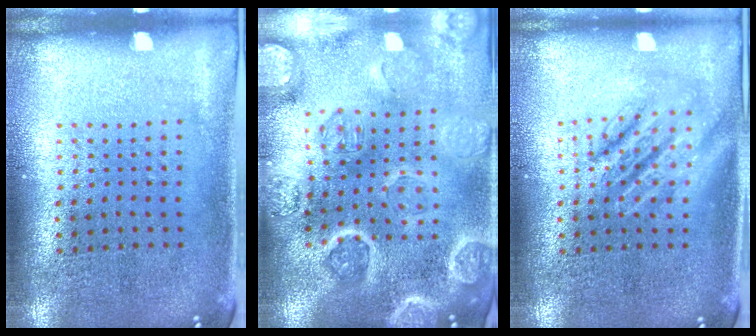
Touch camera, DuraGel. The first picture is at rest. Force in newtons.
{"total": 4.6, "press": 4.1, "slide": 2.0}
{"total": 1.9, "press": 1.9, "slide": 0.3}